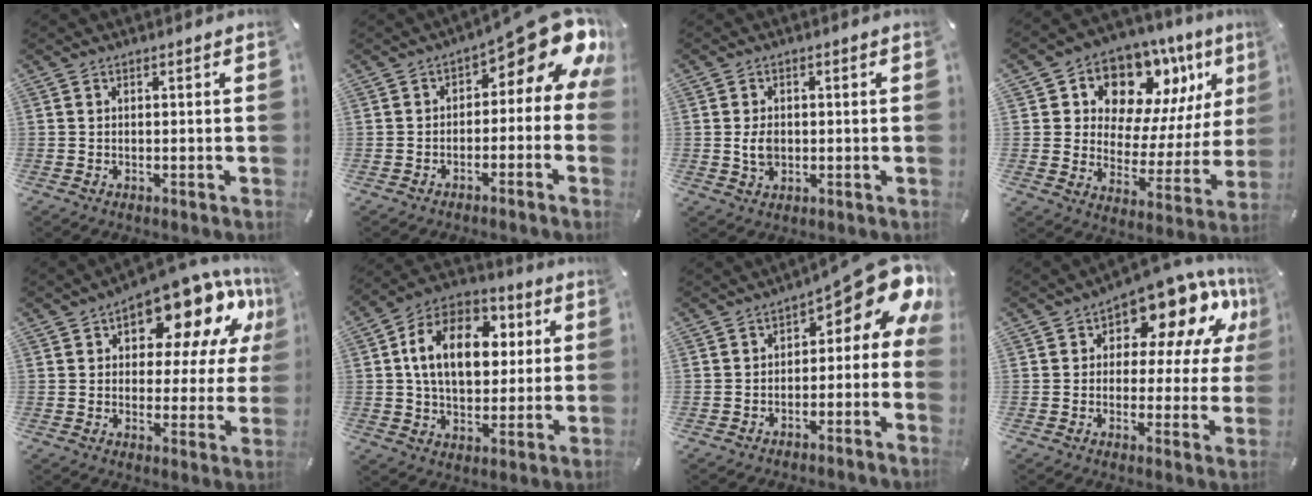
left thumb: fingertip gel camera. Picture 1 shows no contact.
{"total": 12.1, "force": [5.4, 5.3, 9.5], "torque": [-0.119, -0.045, 0.087]}
{"total": 4.2, "force": [-0.1, 3.2, 2.7], "torque": [-0.057, -0.003, -0.006]}
{"total": 12.4, "force": [9.3, 7.6, 3.0], "torque": [-0.040, -0.102, 0.165]}
{"total": 17.7, "force": [11.2, 8.4, 10.8], "torque": [-0.157, -0.076, 0.187]}
{"total": 17.1, "force": [4.1, 11.7, 11.8], "torque": [-0.213, -0.001, 0.071]}
{"total": 10.7, "force": [4.8, 4.6, 8.4], "torque": [-0.108, -0.043, 0.076]}
{"total": 15.2, "force": [9.3, 7.5, 9.4], "torque": [-0.133, -0.070, 0.157]}